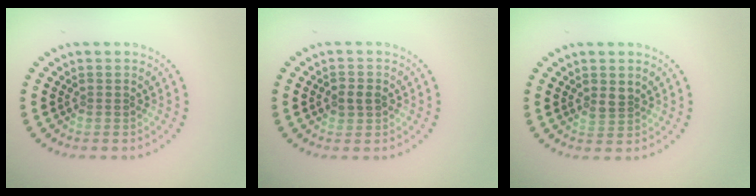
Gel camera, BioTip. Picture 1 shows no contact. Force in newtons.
{"total": 1.6, "press": 1.6, "slide": 0.3}
{"total": 1.5, "press": 1.2, "slide": 0.8}